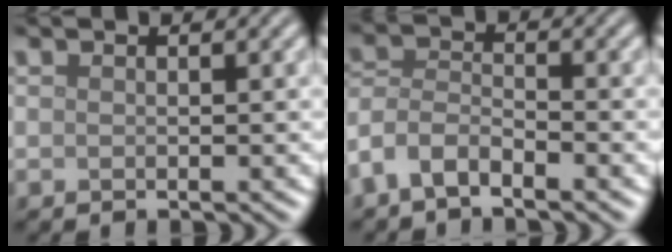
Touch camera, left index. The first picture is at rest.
{"total": 3.4, "force": [-2.5, 1.3, 1.9], "torque": [-0.040, 0.004, -0.060]}